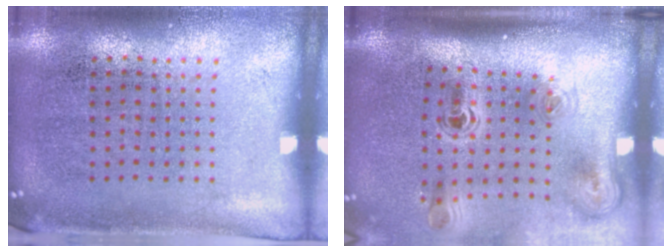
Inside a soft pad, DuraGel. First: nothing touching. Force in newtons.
{"total": 2.3, "press": 1.5, "slide": 1.8}